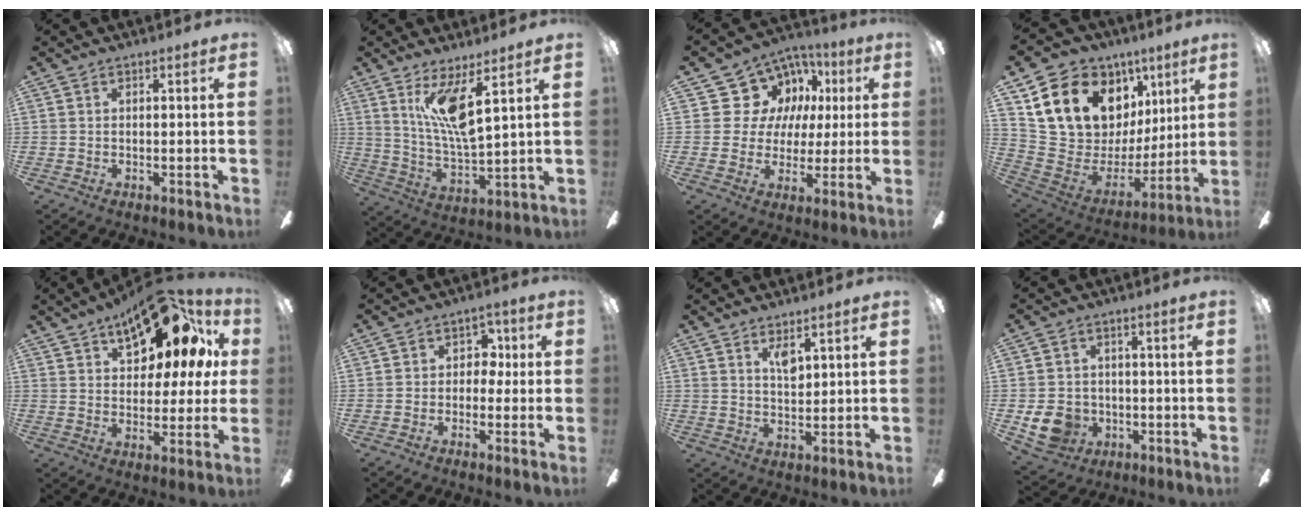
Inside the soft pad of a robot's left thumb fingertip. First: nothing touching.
{"total": 12.0, "force": [6.9, 2.6, 9.5], "torque": [-0.190, -0.023, 0.121]}
{"total": 11.7, "force": [3.3, 11.0, 2.7], "torque": [-0.061, -0.007, 0.071]}
{"total": 20.3, "force": [10.6, 14.1, 10.1], "torque": [-0.177, -0.042, 0.210]}
{"total": 19.8, "force": [10.7, 9.2, 13.9], "torque": [-0.189, -0.051, 0.172]}
{"total": 4.7, "force": [-0.8, 4.0, 2.4], "torque": [-0.035, 0.018, -0.019]}
{"total": 4.3, "force": [2.7, 1.5, 3.1], "torque": [-0.051, -0.007, 0.042]}
{"total": 9.1, "force": [-3.0, 7.6, 4.0], "torque": [-0.105, 0.015, -0.055]}